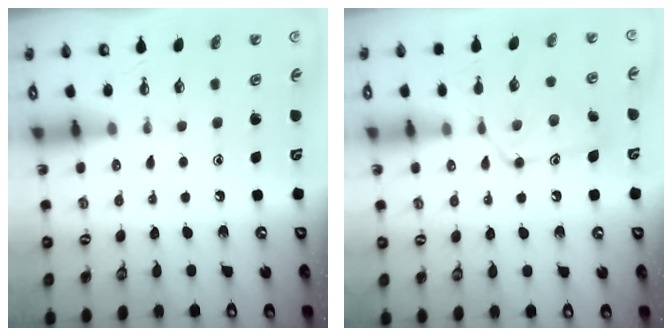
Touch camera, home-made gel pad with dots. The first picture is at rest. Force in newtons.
{"total": 12.5, "press": 12.5, "slide": 0.4}